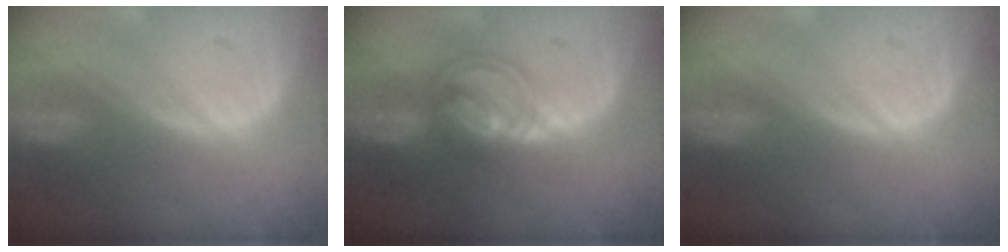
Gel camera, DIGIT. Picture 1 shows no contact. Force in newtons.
{"total": 5.9, "press": 5.4, "slide": 2.2}
{"total": 0.0}